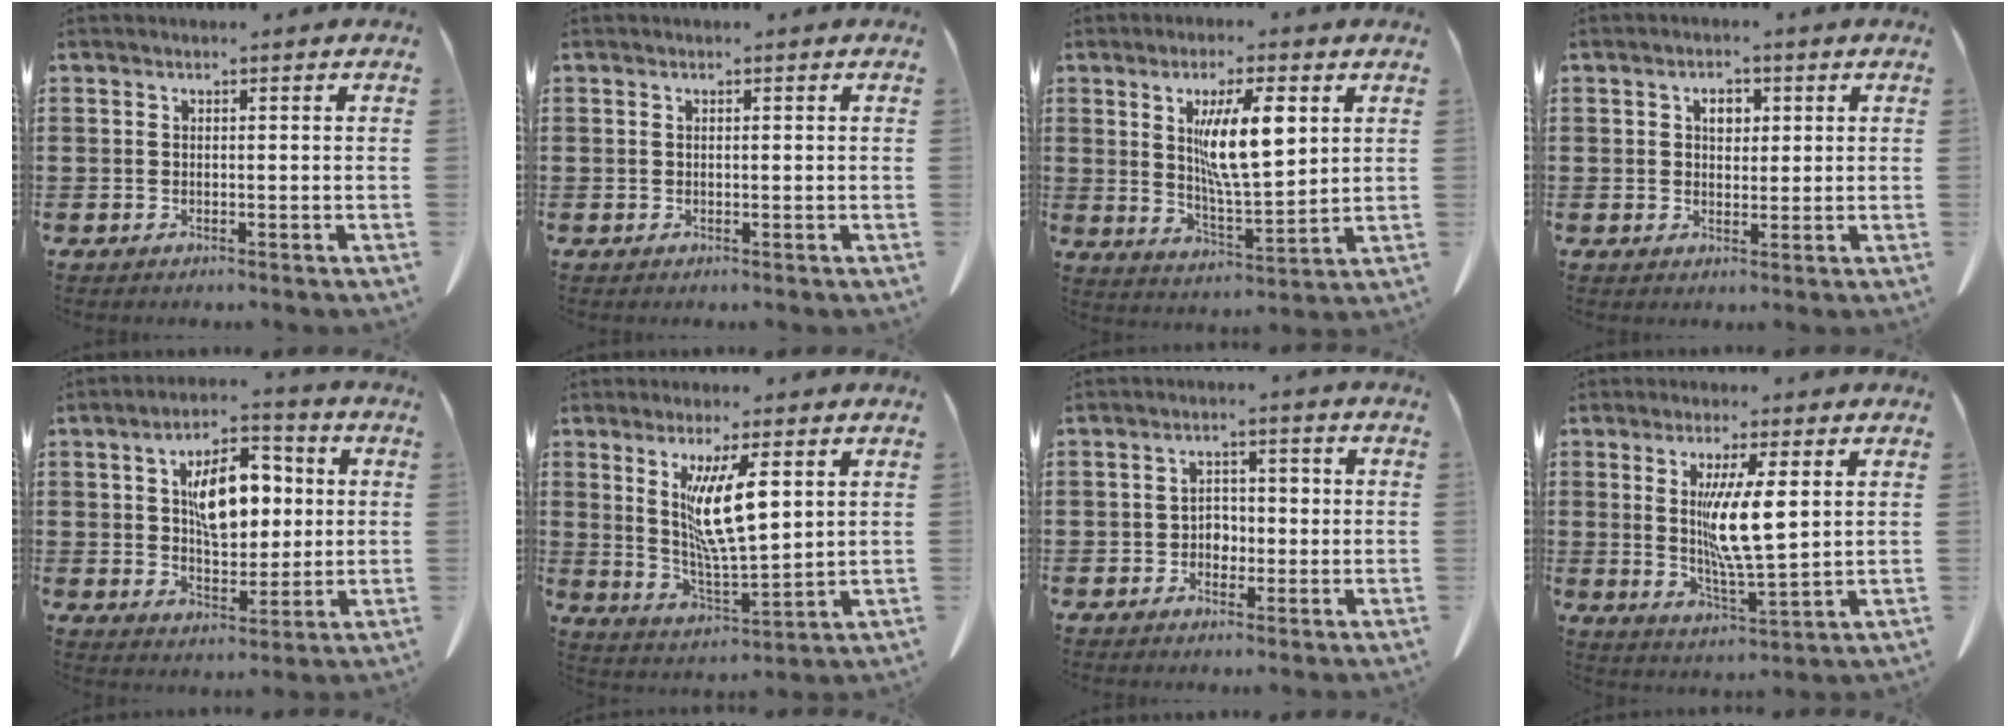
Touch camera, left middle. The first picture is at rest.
{"total": 0.0}
{"total": 9.5, "force": [3.7, 2.6, 8.3], "torque": [-0.151, -0.003, 0.059]}
{"total": 2.9, "force": [1.0, 1.8, 2.0], "torque": [-0.028, 0.003, 0.013]}
{"total": 9.4, "force": [1.9, 5.3, 7.6], "torque": [-0.130, 0.010, 0.029]}
{"total": 9.9, "force": [3.4, 2.6, 8.9], "torque": [-0.168, -0.002, 0.059]}
{"total": 2.9, "force": [-0.5, 2.4, 1.6], "torque": [-0.031, 0.008, -0.018]}
{"total": 8.5, "force": [2.5, 1.5, 8.0], "torque": [-0.141, -0.011, 0.039]}